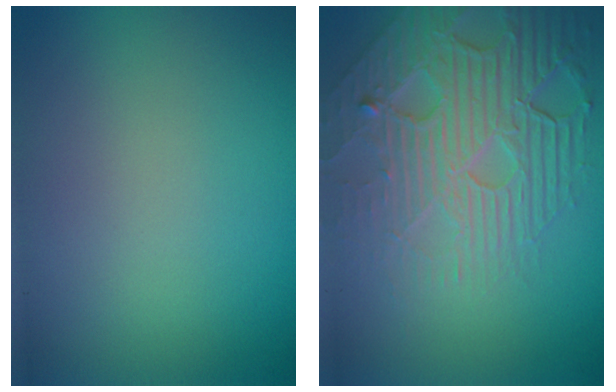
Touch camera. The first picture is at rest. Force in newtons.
{"total": 8.2, "press": 5.6, "slide": 6.0}